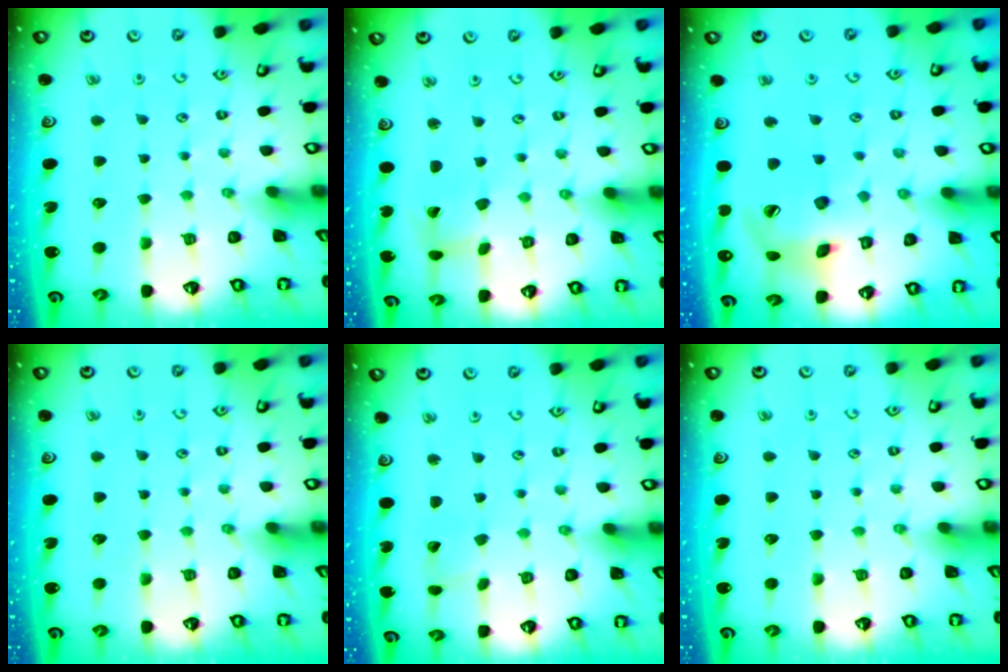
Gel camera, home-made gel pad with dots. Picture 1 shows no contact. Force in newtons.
{"total": 2.5, "press": 2.5, "slide": 0.4}
{"total": 16.3, "press": 16.1, "slide": 2.5}
{"total": 0.0}
{"total": 2.0, "press": 2.0, "slide": 0.2}
{"total": 0.0}